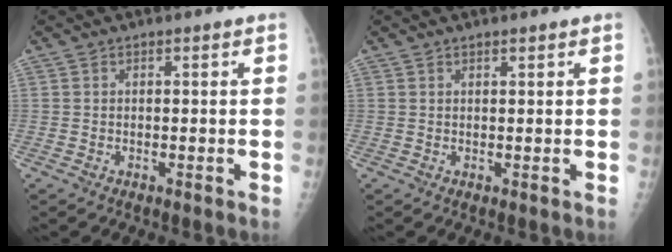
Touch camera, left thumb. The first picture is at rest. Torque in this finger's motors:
{"motor_torque": [-0.10, -0.08, -0.02, -0.02, -0.01]}